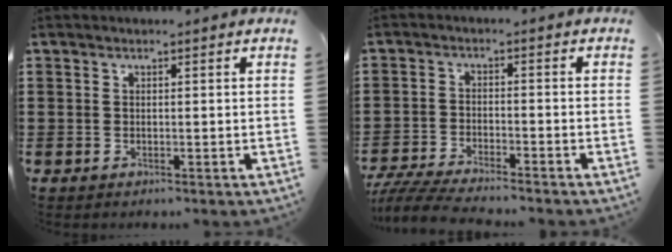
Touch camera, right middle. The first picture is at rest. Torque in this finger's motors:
{"motor_torque": [1.66, -0.47, 0.25, 0.06]}